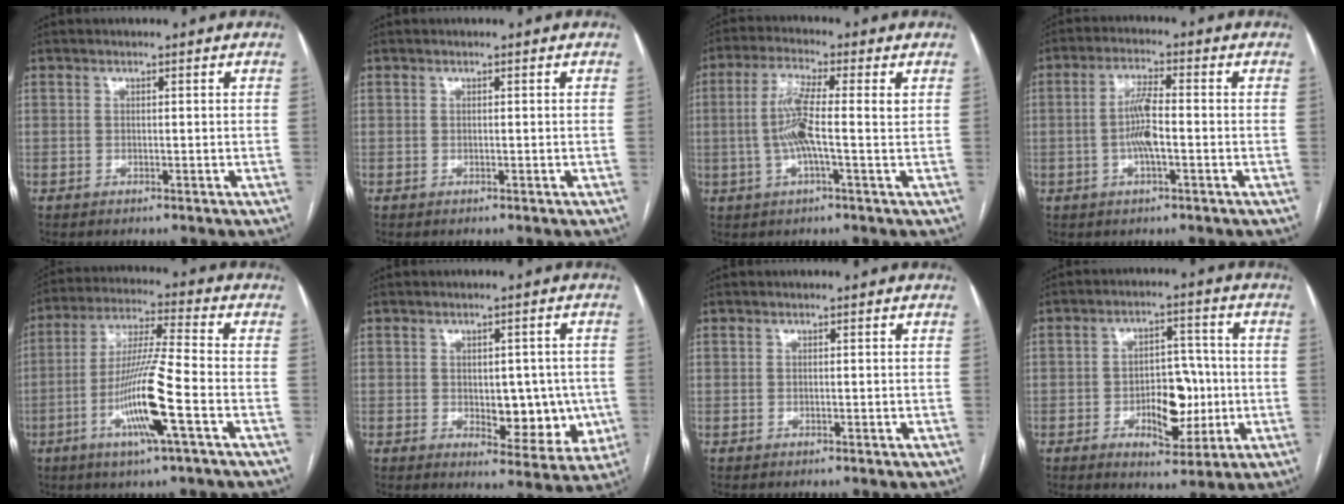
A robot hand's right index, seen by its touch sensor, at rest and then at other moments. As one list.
[{"total": 0.0}, {"total": 7.1, "force": [0.0, 0.5, 7.1], "torque": [-0.145, 0.009, -0.006]}, {"total": 5.6, "force": [-1.0, 0.8, 5.4], "torque": [-0.113, 0.005, -0.020]}, {"total": 12.7, "force": [-4.5, -0.3, 11.9], "torque": [-0.235, -0.009, -0.089]}, {"total": 9.1, "force": [-0.9, 4.9, 7.6], "torque": [-0.078, 0.003, 0.000]}, {"total": 0.0}, {"total": 8.9, "force": [-1.9, 4.4, 7.5], "torque": [-0.110, 0.014, -0.022]}]